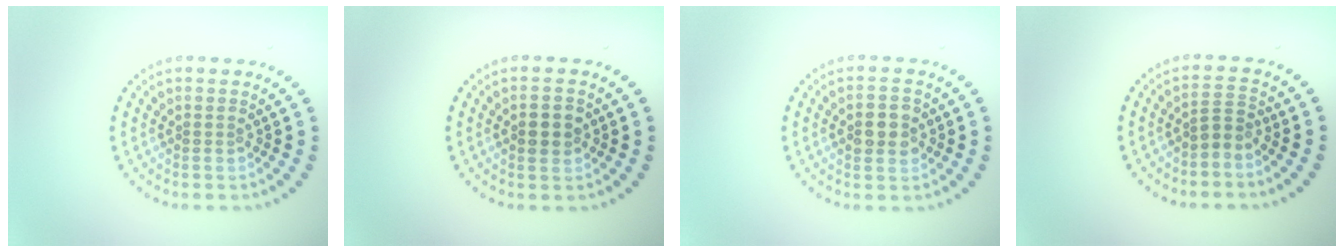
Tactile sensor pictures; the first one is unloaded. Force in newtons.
{"total": 2.5, "press": 2.5, "slide": 0.2}
{"total": 2.9, "press": 2.9, "slide": 0.2}
{"total": 1.8, "press": 1.3, "slide": 1.3}